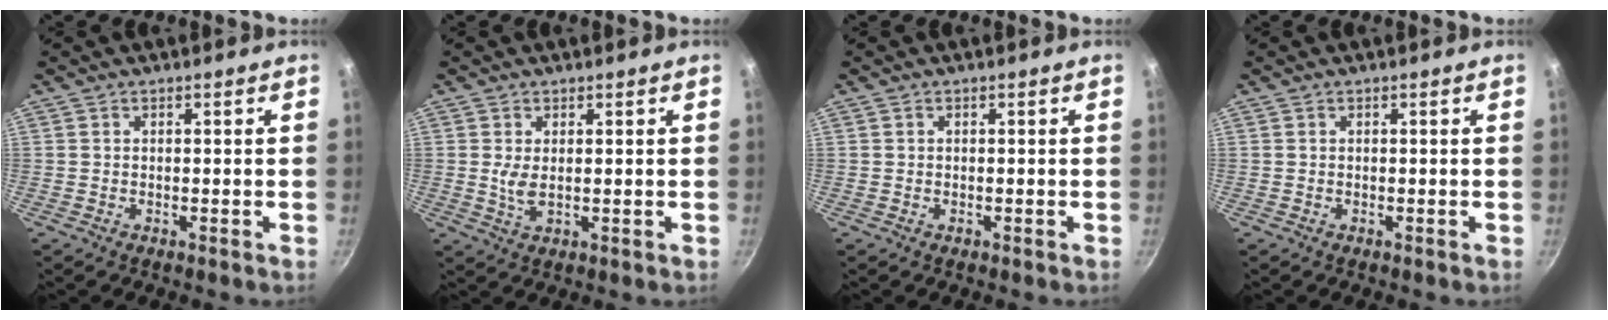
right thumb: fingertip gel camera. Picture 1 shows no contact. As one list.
[{"total": 2.9, "force": [0.5, 1.2, 2.6], "torque": [-0.052, -0.009, 0.015]}, {"total": 0.0}, {"total": 0.0}]